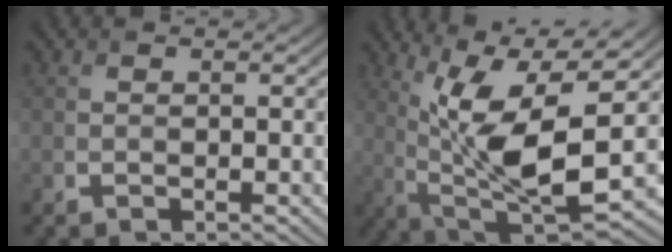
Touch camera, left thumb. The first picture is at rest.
{"total": 13.6, "force": [2.5, 4.7, 12.5], "torque": [-0.240, -0.003, 0.052]}